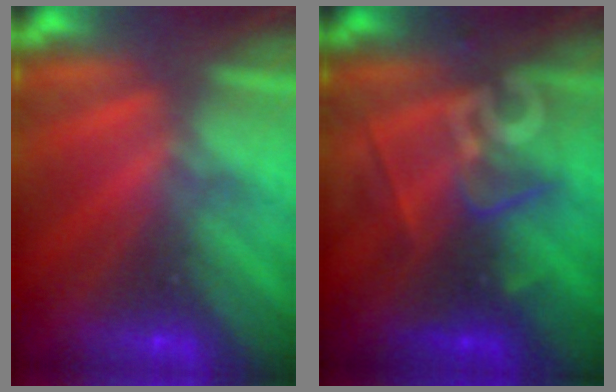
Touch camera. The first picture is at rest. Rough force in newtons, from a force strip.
{"total": 2.6}